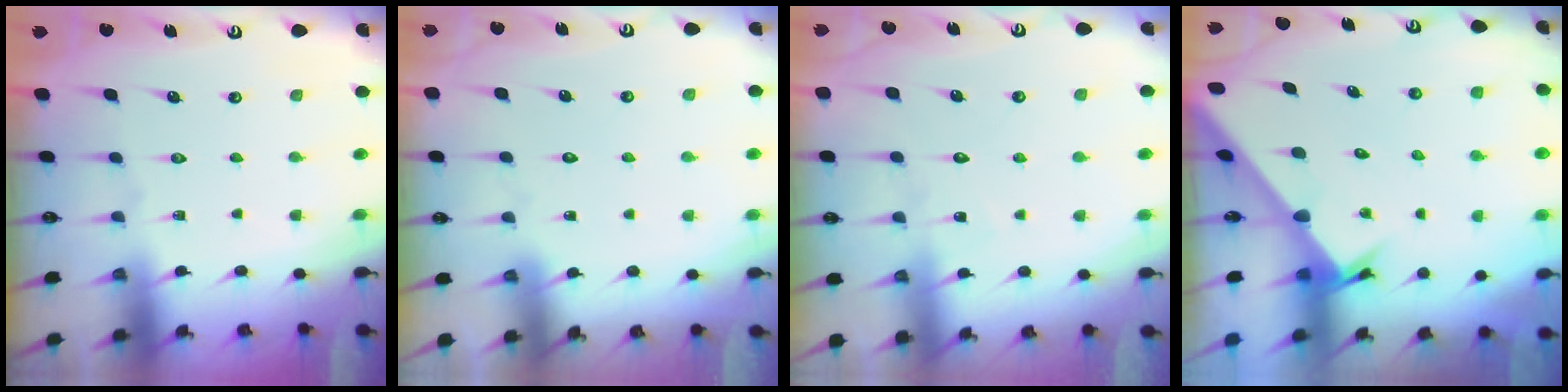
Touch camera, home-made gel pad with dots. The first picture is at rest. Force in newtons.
{"total": 1.9, "press": 1.9, "slide": 0.1}
{"total": 6.3, "press": 6.3, "slide": 0.5}
{"total": 2.7, "press": 2.7, "slide": 0.3}